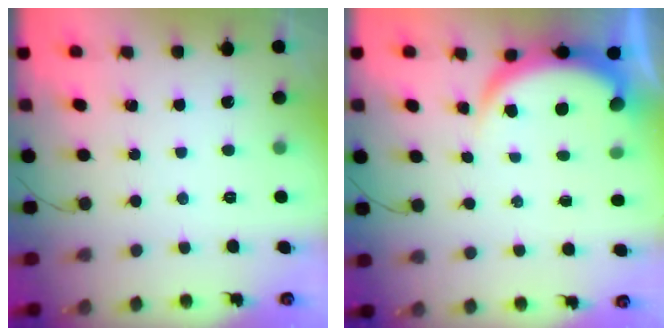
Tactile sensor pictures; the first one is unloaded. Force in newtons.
{"total": 5.1, "press": 5.0, "slide": 0.4}